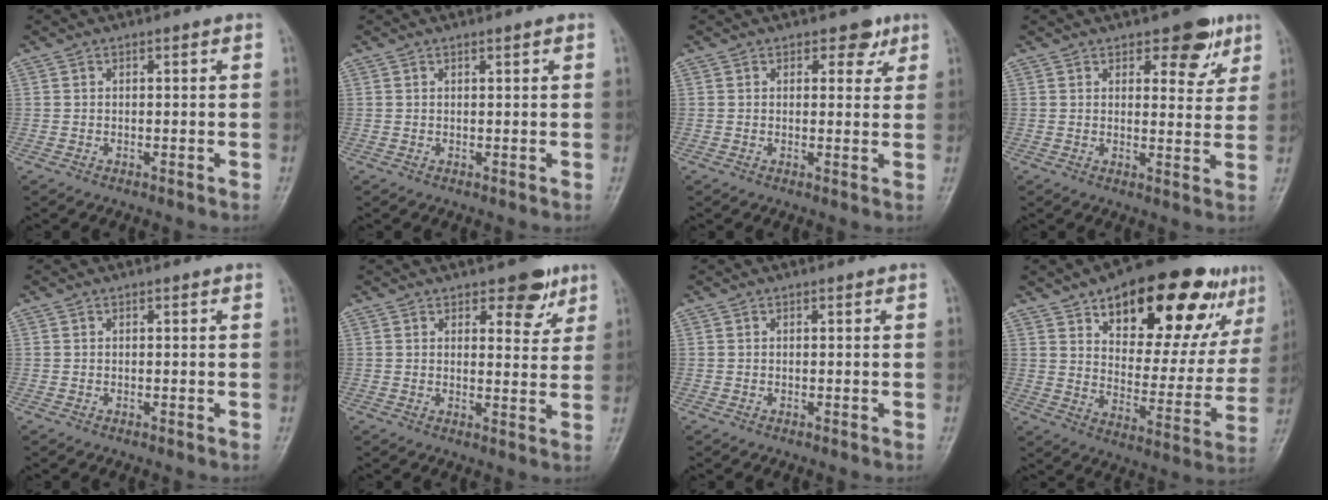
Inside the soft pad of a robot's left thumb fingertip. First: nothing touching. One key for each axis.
{"total": 0.8, "fx": 0.5, "fy": 0.2, "fz": 0.6, "tx": -0.007, "ty": 0.000, "tz": 0.007}
{"total": 3.7, "fx": 2.1, "fy": 2.4, "fz": 1.8, "tx": 0.005, "ty": -0.007, "tz": 0.025}
{"total": 7.4, "fx": 4.3, "fy": 3.7, "fz": 4.7, "tx": -0.026, "ty": -0.020, "tz": 0.055}
{"total": 0.0}
{"total": 6.5, "fx": 4.0, "fy": 3.2, "fz": 3.9, "tx": -0.019, "ty": -0.021, "tz": 0.052}
{"total": 0.0}
{"total": 26.3, "fx": 14.7, "fy": 11.4, "fz": 18.6, "tx": -0.217, "ty": -0.033, "tz": 0.220}